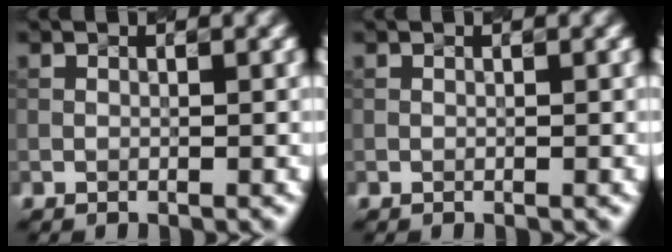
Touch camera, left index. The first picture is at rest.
{"total": 0.0}